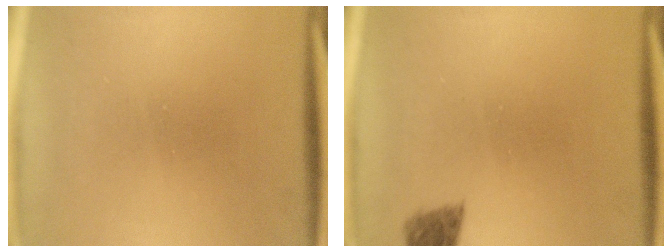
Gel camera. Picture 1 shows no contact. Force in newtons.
{"total": 2.7}